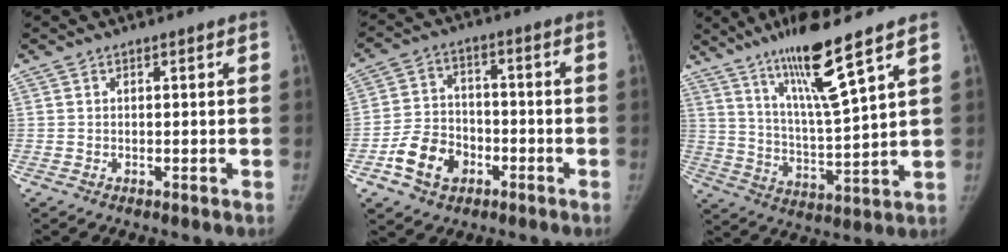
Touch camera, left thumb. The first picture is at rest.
{"total": 10.0, "force": [-4.4, 7.5, 5.0], "torque": [-0.069, 0.023, -0.078]}
{"total": 14.0, "force": [9.2, 0.7, 10.5], "torque": [-0.185, -0.062, 0.173]}